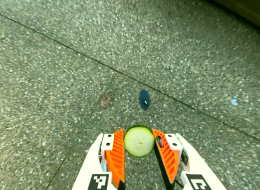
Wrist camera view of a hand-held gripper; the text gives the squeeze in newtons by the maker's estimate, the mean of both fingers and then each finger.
{"total": 7.2, "left": 7.2, "right": 7.3}